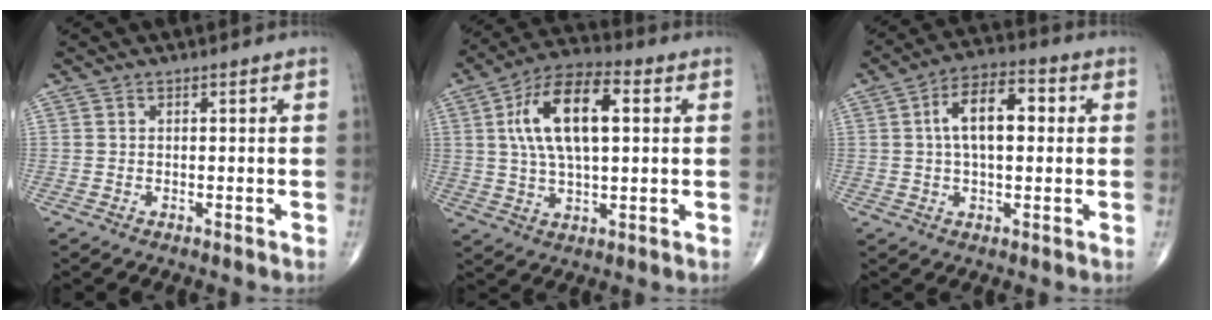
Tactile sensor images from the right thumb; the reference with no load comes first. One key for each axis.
{"total": 15.6, "fx": 3.2, "fy": 7.1, "fz": 13.5, "tx": -0.236, "ty": 0.016, "tz": 0.054}
{"total": 10.7, "fx": 1.6, "fy": 5.4, "fz": 9.0, "tx": -0.140, "ty": 0.021, "tz": 0.020}